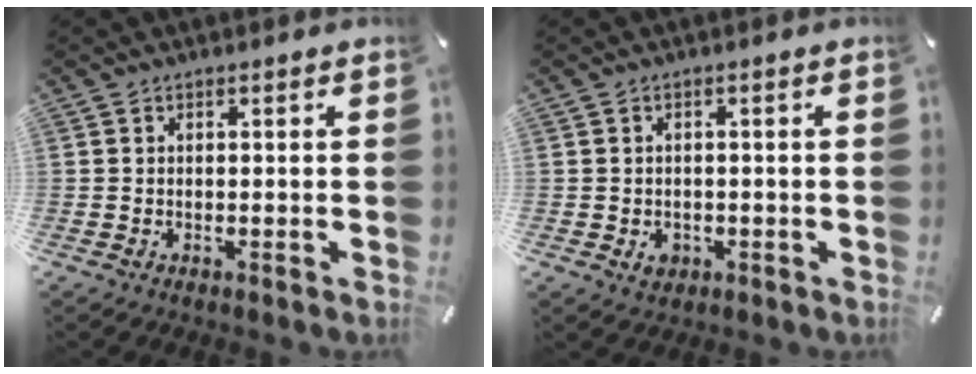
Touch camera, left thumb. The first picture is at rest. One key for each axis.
{"total": 2.5, "fx": -0.7, "fy": 2.1, "fz": 1.0, "tx": -0.009, "ty": 0.000, "tz": -0.014}